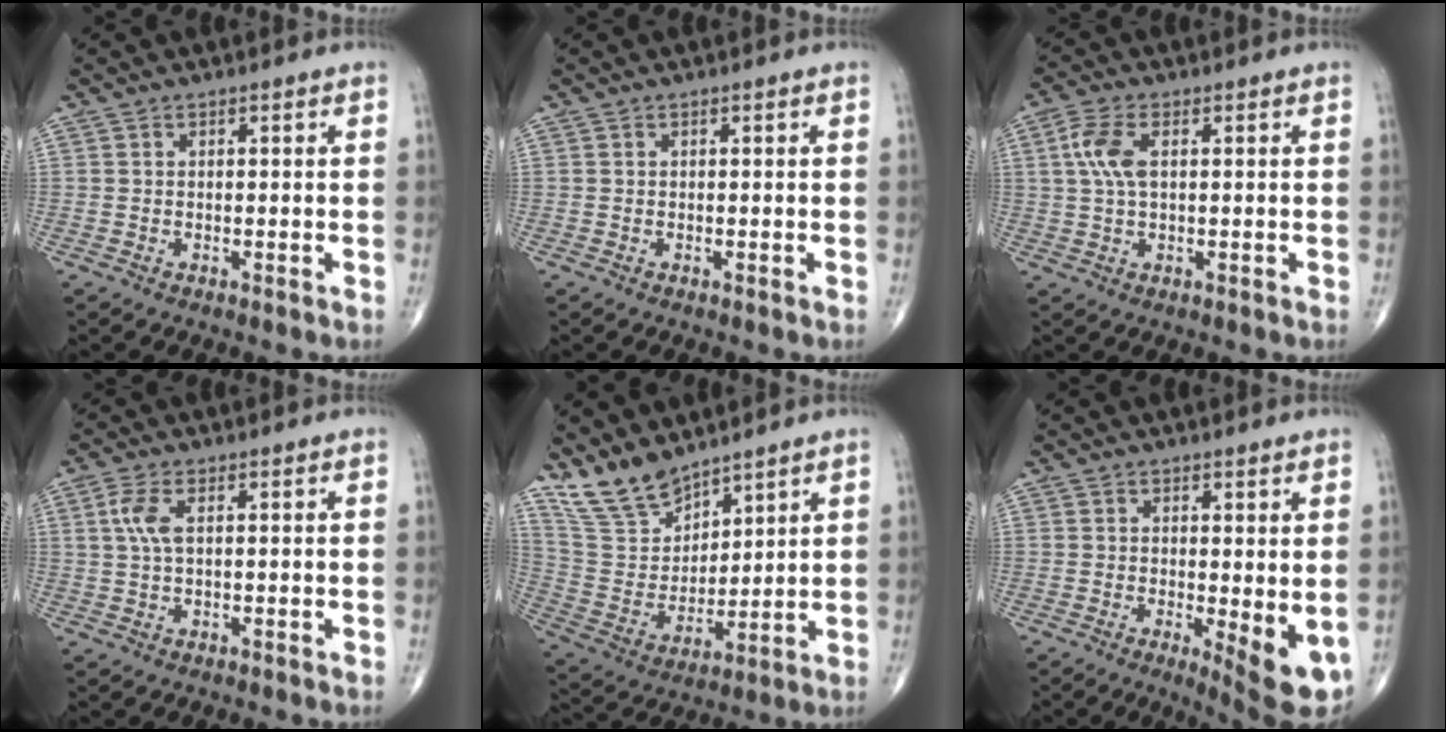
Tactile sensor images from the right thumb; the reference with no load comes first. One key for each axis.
{"total": 0.0}
{"total": 6.2, "fx": 1.4, "fy": 3.0, "fz": 5.2, "tx": -0.127, "ty": 0.010, "tz": 0.028}
{"total": 4.3, "fx": 1.1, "fy": 1.8, "fz": 3.7, "tx": -0.096, "ty": 0.009, "tz": 0.024}
{"total": 11.6, "fx": 9.8, "fy": 4.9, "fz": 4.0, "tx": -0.062, "ty": -0.059, "tz": 0.208}
{"total": 7.7, "fx": -1.1, "fy": 2.2, "fz": 7.3, "tx": -0.096, "ty": -0.020, "tz": -0.010}